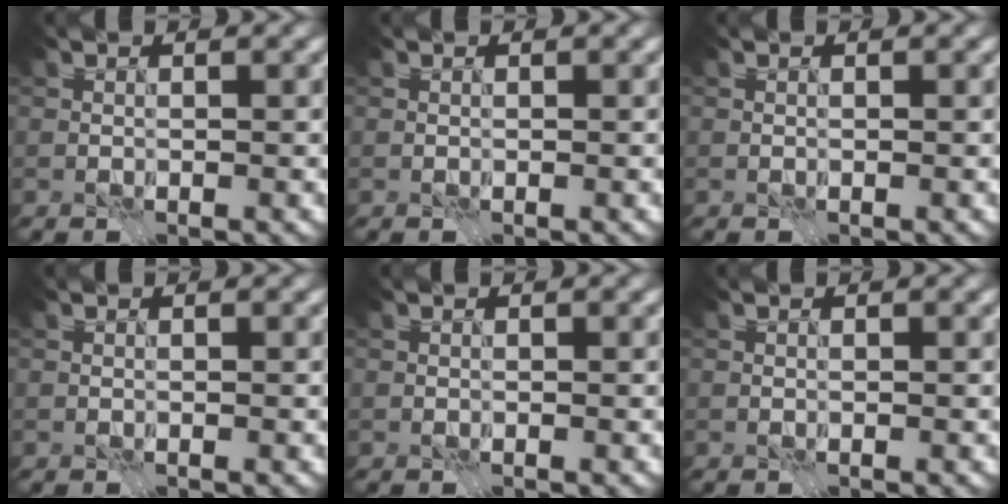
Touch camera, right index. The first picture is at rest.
{"total": 0.0}
{"total": 0.0}
{"total": 0.0}
{"total": 0.0}
{"total": 0.0}